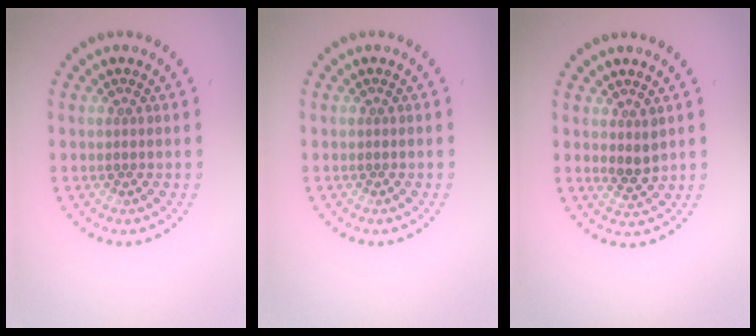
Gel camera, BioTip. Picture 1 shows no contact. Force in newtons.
{"total": 0.0}
{"total": 1.5, "press": 1.4, "slide": 0.6}